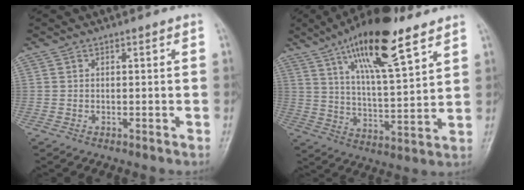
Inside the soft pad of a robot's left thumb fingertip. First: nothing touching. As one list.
[{"total": 18.4, "force": [11.2, 5.2, 13.6], "torque": [-0.210, -0.046, 0.195]}]